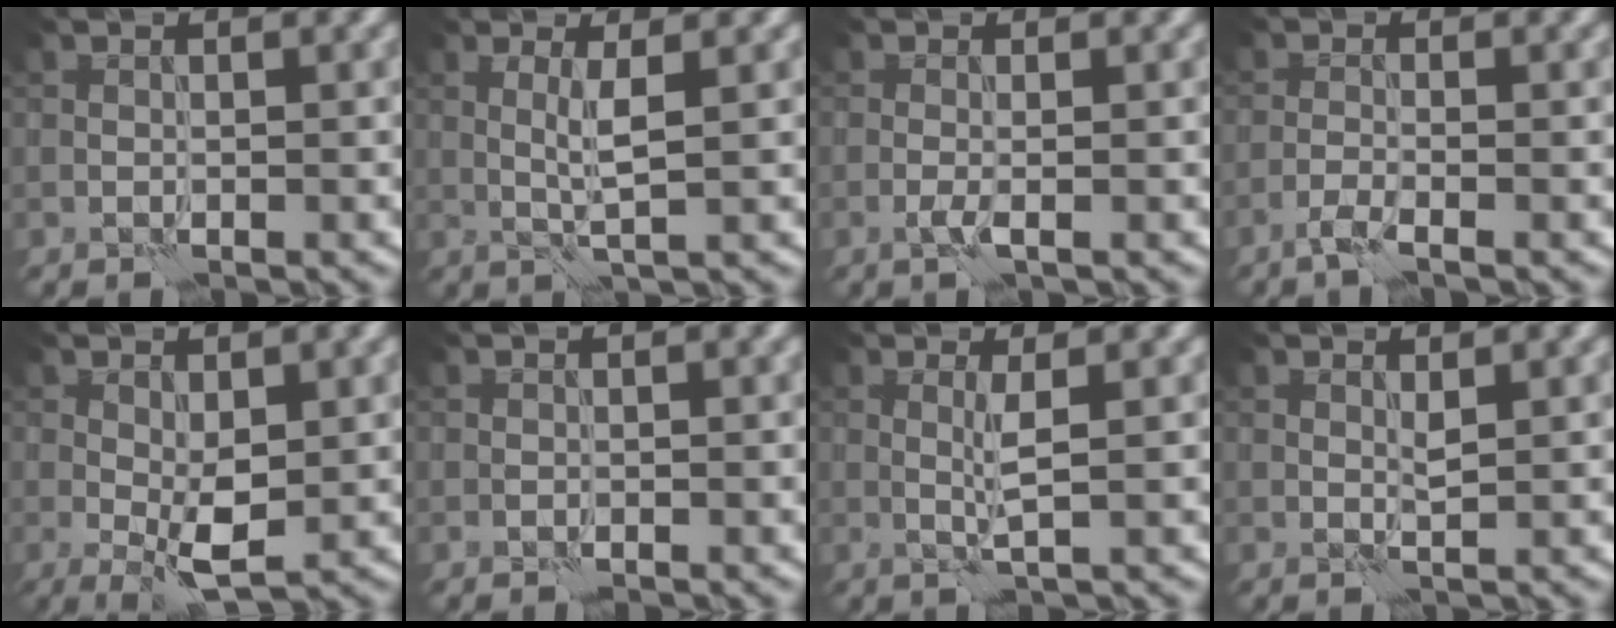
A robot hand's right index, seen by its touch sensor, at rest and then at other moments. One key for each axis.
{"total": 1.9, "fx": 0.3, "fy": 0.0, "fz": 1.9, "tx": -0.038, "ty": -0.003, "tz": 0.006}
{"total": 1.3, "fx": -0.4, "fy": 0.2, "fz": 1.2, "tx": -0.026, "ty": -0.001, "tz": -0.012}
{"total": 1.9, "fx": -1.2, "fy": 0.3, "fz": 1.4, "tx": -0.024, "ty": 0.002, "tz": -0.035}
{"total": 3.8, "fx": -0.1, "fy": 1.5, "fz": 3.5, "tx": -0.066, "ty": -0.005, "tz": 0.000}
{"total": 0.0}
{"total": 1.9, "fx": 0.4, "fy": 0.1, "fz": 1.8, "tx": -0.040, "ty": 0.000, "tz": 0.003}
{"total": 0.7, "fx": 0.4, "fy": 0.0, "fz": 0.6, "tx": -0.017, "ty": -0.001, "tz": 0.008}